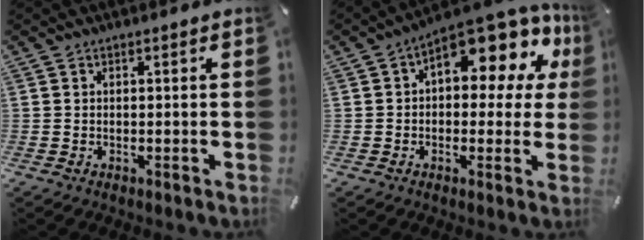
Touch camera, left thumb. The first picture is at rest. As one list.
[{"total": 12.8, "force": [6.8, 6.0, 9.0], "torque": [-0.118, -0.063, 0.111]}]